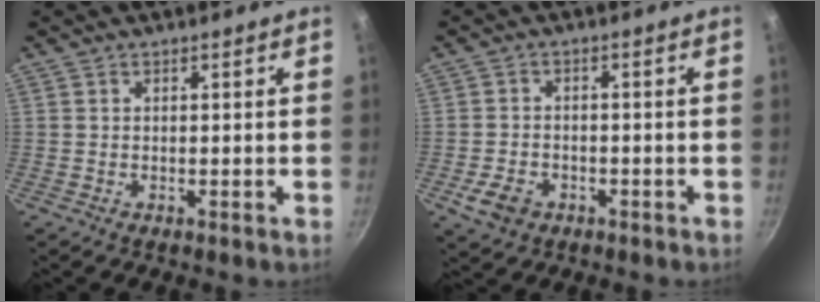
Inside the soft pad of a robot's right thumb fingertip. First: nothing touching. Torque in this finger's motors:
{"motor_torque": [0.90, 0.68, -0.24, -0.15, -0.02]}